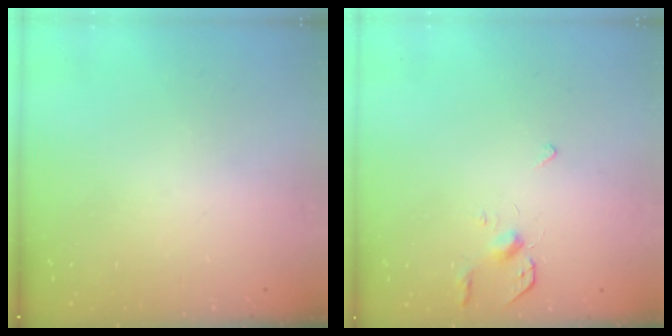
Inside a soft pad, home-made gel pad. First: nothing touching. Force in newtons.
{"total": 3.5, "press": 3.4, "slide": 0.7}